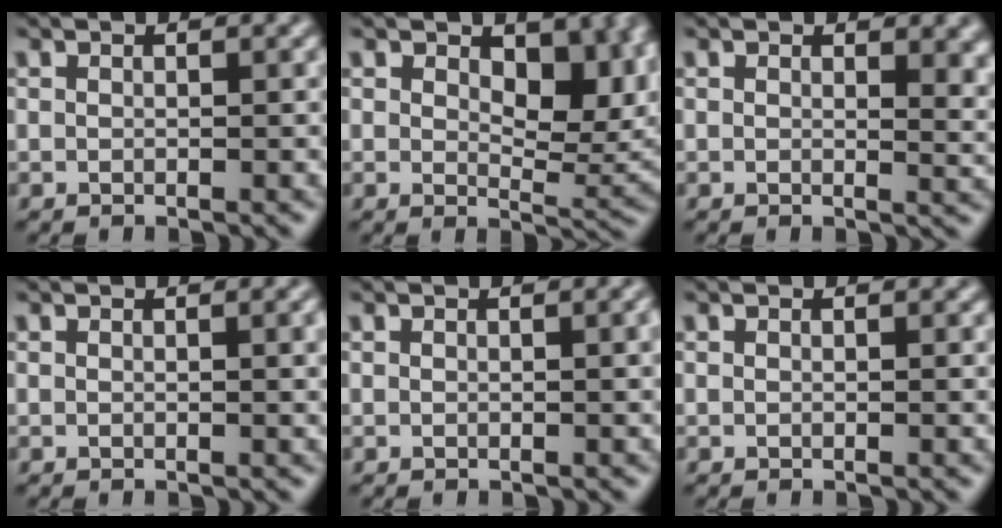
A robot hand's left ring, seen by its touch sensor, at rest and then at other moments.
{"total": 7.9, "force": [2.3, 4.3, 6.2], "torque": [-0.089, -0.012, 0.036]}
{"total": 3.2, "force": [1.2, 1.6, 2.5], "torque": [-0.024, -0.006, 0.019]}
{"total": 1.3, "force": [0.4, 0.3, 1.2], "torque": [-0.013, 0.002, 0.005]}
{"total": 1.3, "force": [0.3, 0.3, 1.2], "torque": [-0.014, 0.003, 0.003]}
{"total": 0.0}